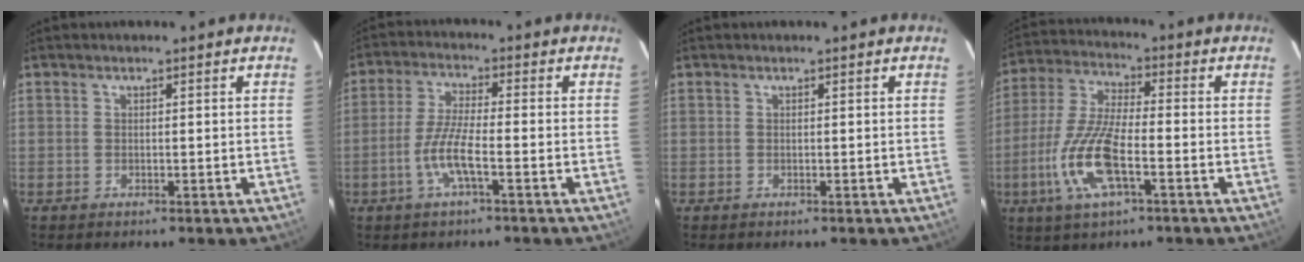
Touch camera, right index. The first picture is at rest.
{"total": 6.5, "force": [-2.7, 0.6, 5.9], "torque": [-0.126, -0.003, -0.052]}
{"total": 0.0}
{"total": 13.6, "force": [-4.8, 4.1, 12.0], "torque": [-0.264, -0.008, -0.095]}